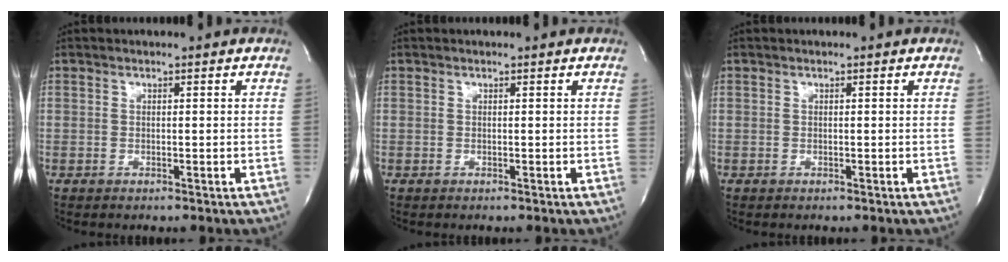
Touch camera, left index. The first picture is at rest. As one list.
[{"total": 0.0}, {"total": 0.0}]